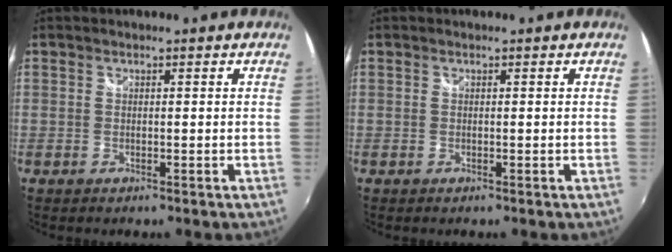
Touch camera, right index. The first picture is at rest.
{"total": 0.0}